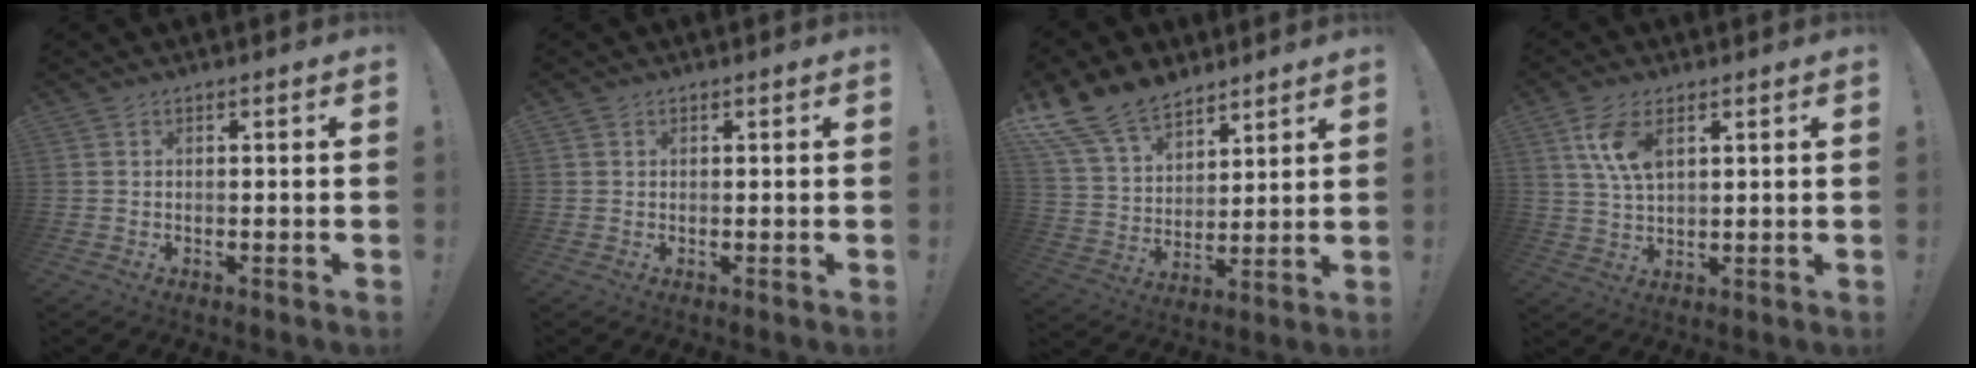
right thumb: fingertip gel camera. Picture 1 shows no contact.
{"total": 0.7, "force": [0.4, 0.5, 0.0], "torque": [0.005, -0.001, 0.007]}
{"total": 16.2, "force": [12.0, 8.8, 6.4], "torque": [-0.128, -0.078, 0.230]}
{"total": 8.7, "force": [3.7, 4.2, 6.6], "torque": [-0.139, -0.009, 0.067]}